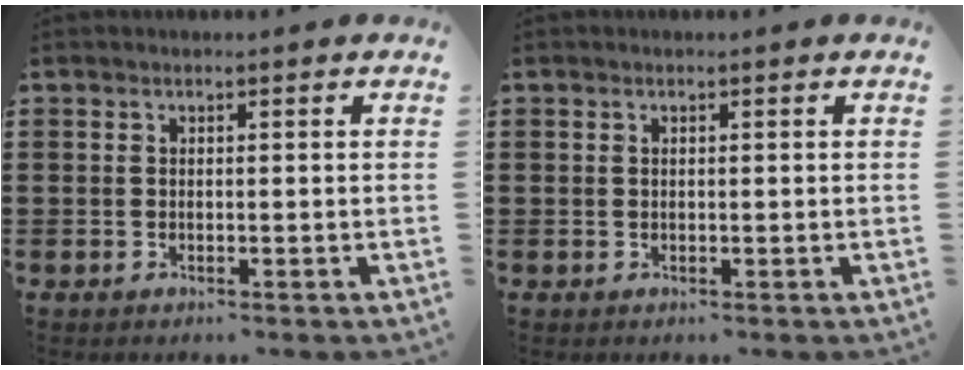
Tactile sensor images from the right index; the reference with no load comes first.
{"total": 0.0}